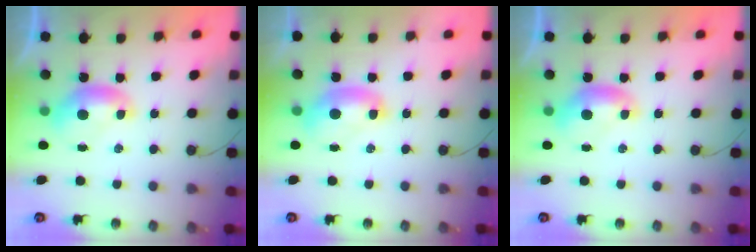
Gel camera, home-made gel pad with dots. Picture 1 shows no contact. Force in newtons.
{"total": 2.2, "press": 2.2, "slide": 0.1}
{"total": 0.0}